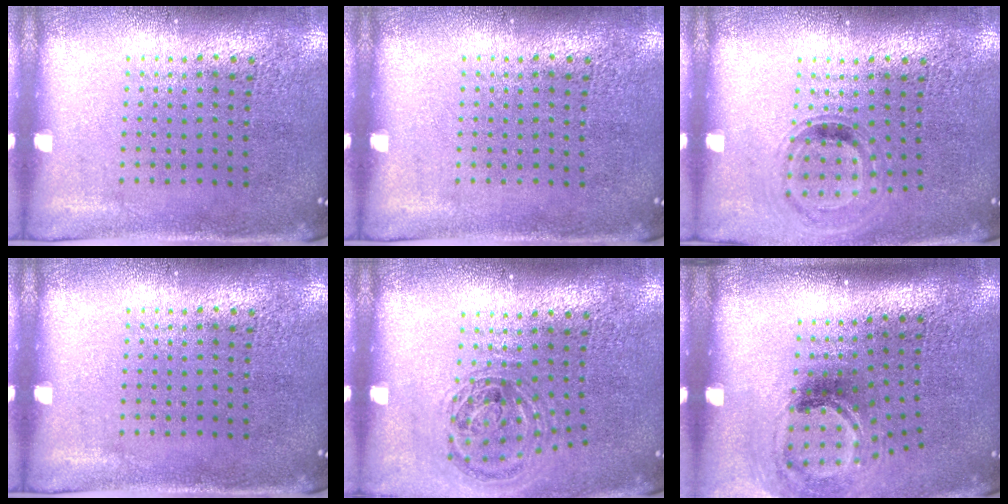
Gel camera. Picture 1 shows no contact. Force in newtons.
{"total": 0.0}
{"total": 0.8, "press": 0.8, "slide": 0.2}
{"total": 0.0}
{"total": 1.2, "press": 1.1, "slide": 0.4}
{"total": 2.0, "press": 1.3, "slide": 1.6}